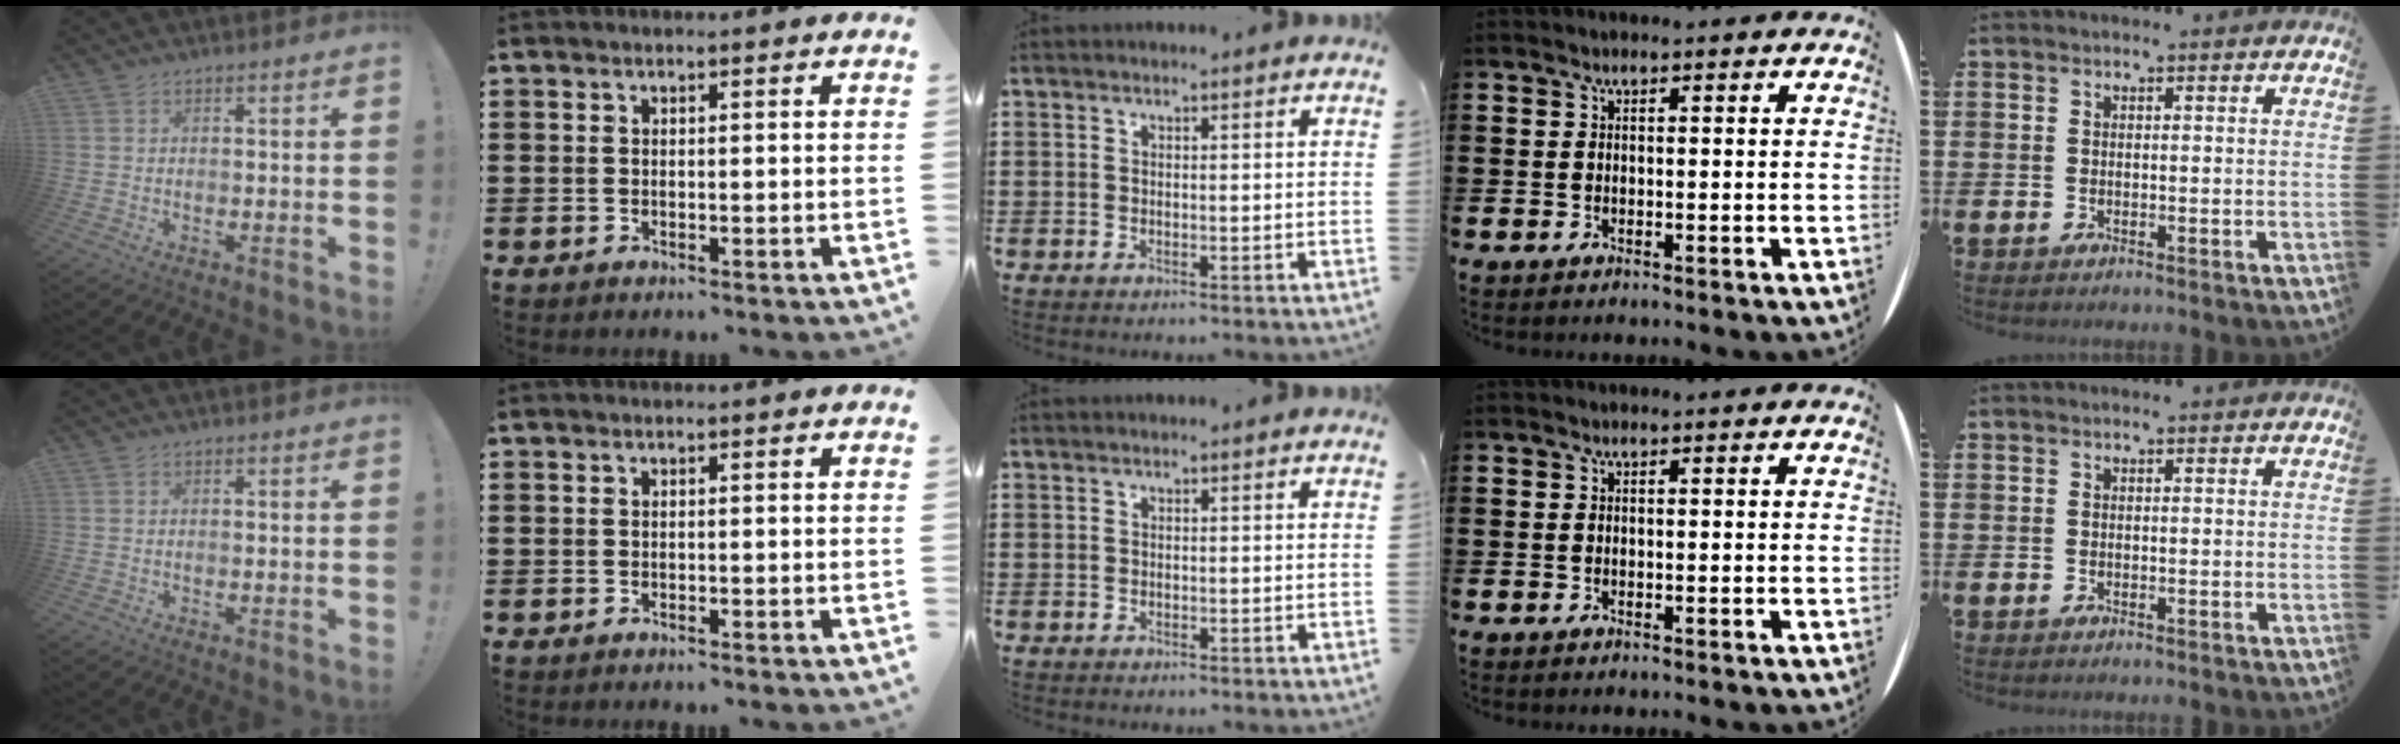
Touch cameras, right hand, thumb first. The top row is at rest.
{}